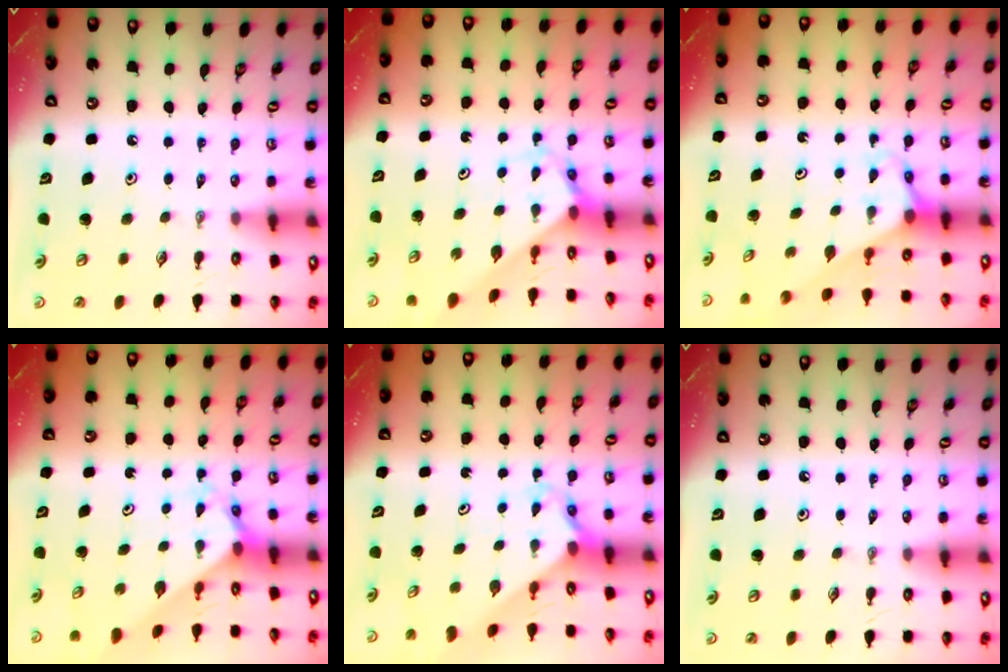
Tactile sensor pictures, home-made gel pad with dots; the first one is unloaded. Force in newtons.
{"total": 2.7, "press": 2.7, "slide": 0.2}
{"total": 2.7, "press": 2.7, "slide": 0.1}
{"total": 2.2, "press": 2.2, "slide": 0.2}
{"total": 2.4, "press": 2.4, "slide": 0.2}
{"total": 0.0}